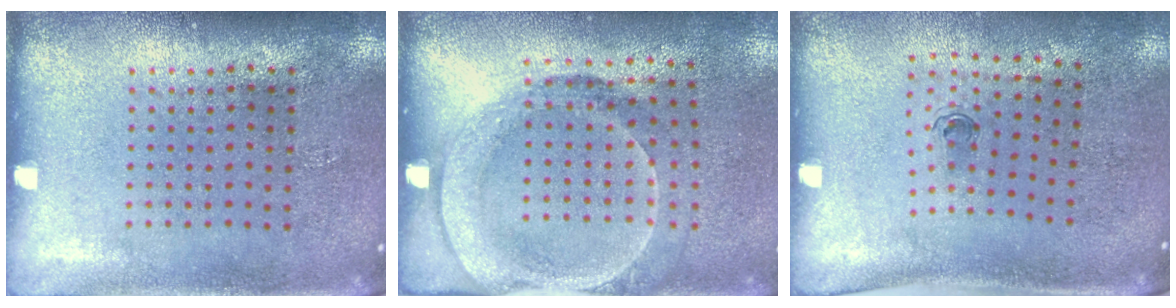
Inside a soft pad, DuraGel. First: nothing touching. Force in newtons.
{"total": 1.7, "press": 1.3, "slide": 1.1}
{"total": 0.6, "press": 0.3, "slide": 0.5}